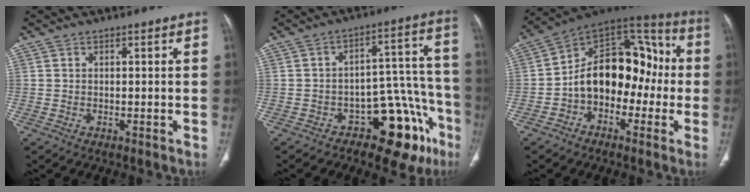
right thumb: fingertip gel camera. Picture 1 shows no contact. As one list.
[{"total": 15.3, "force": [-8.9, 7.6, 9.9], "torque": [-0.066, 0.102, -0.120]}, {"total": 18.1, "force": [-2.5, 12.4, 12.9], "torque": [-0.151, 0.066, -0.049]}]